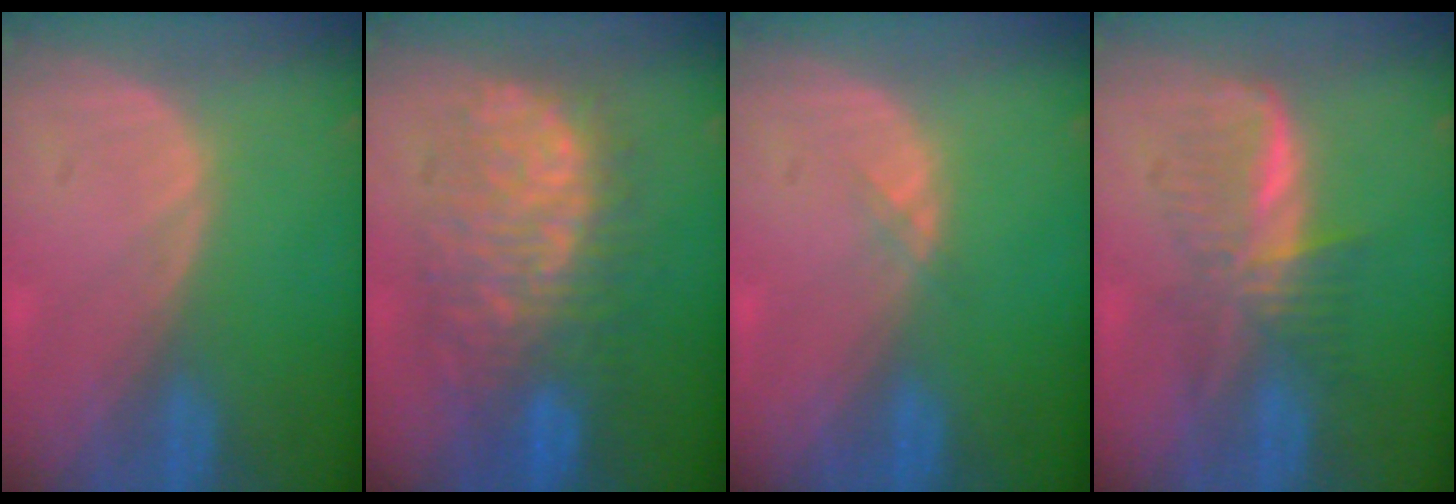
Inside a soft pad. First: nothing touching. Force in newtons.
{"total": 11.1, "press": 11.0, "slide": 1.2}
{"total": 0.6, "press": 0.6, "slide": 0.1}
{"total": 5.9, "press": 5.9, "slide": 0.8}